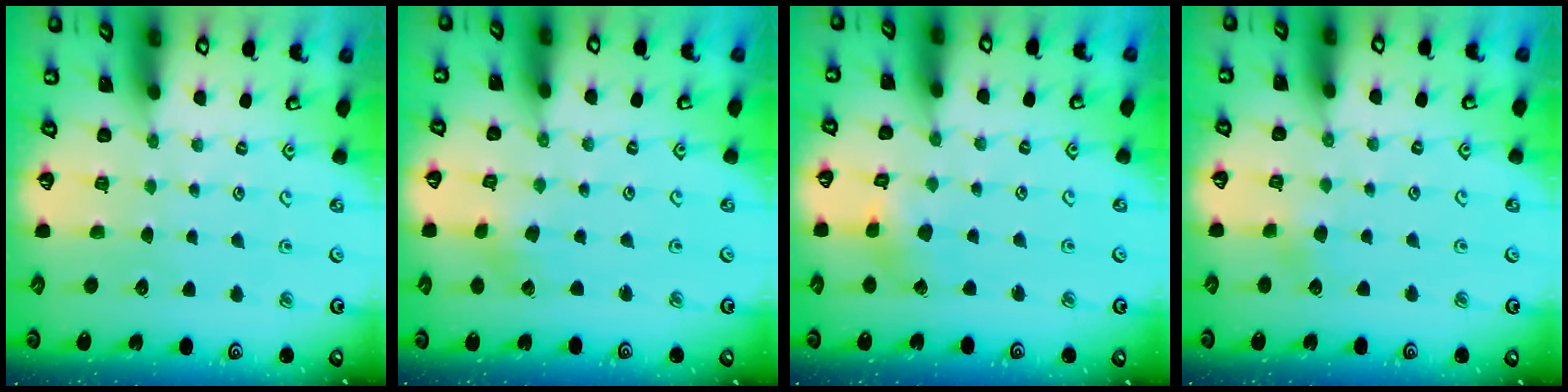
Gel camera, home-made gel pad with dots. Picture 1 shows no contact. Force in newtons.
{"total": 0.8, "press": 0.8, "slide": 0.2}
{"total": 2.8, "press": 2.8, "slide": 0.3}
{"total": 2.2, "press": 2.1, "slide": 0.5}